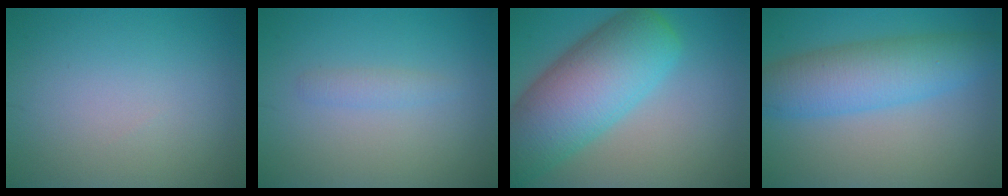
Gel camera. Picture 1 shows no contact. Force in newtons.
{"total": 1.1, "press": 1.1, "slide": 0.1}
{"total": 10.9, "press": 10.9, "slide": 0.5}
{"total": 6.6, "press": 6.6, "slide": 0.0}